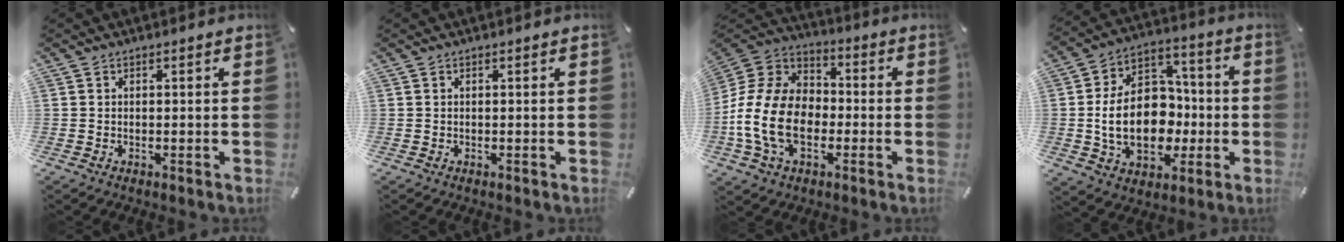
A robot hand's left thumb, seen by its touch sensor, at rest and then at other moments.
{"total": 0.0}
{"total": 17.0, "force": [-4.7, 12.0, 11.1], "torque": [-0.248, 0.031, -0.087]}
{"total": 19.3, "force": [-2.1, 14.0, 13.1], "torque": [-0.253, 0.006, -0.033]}